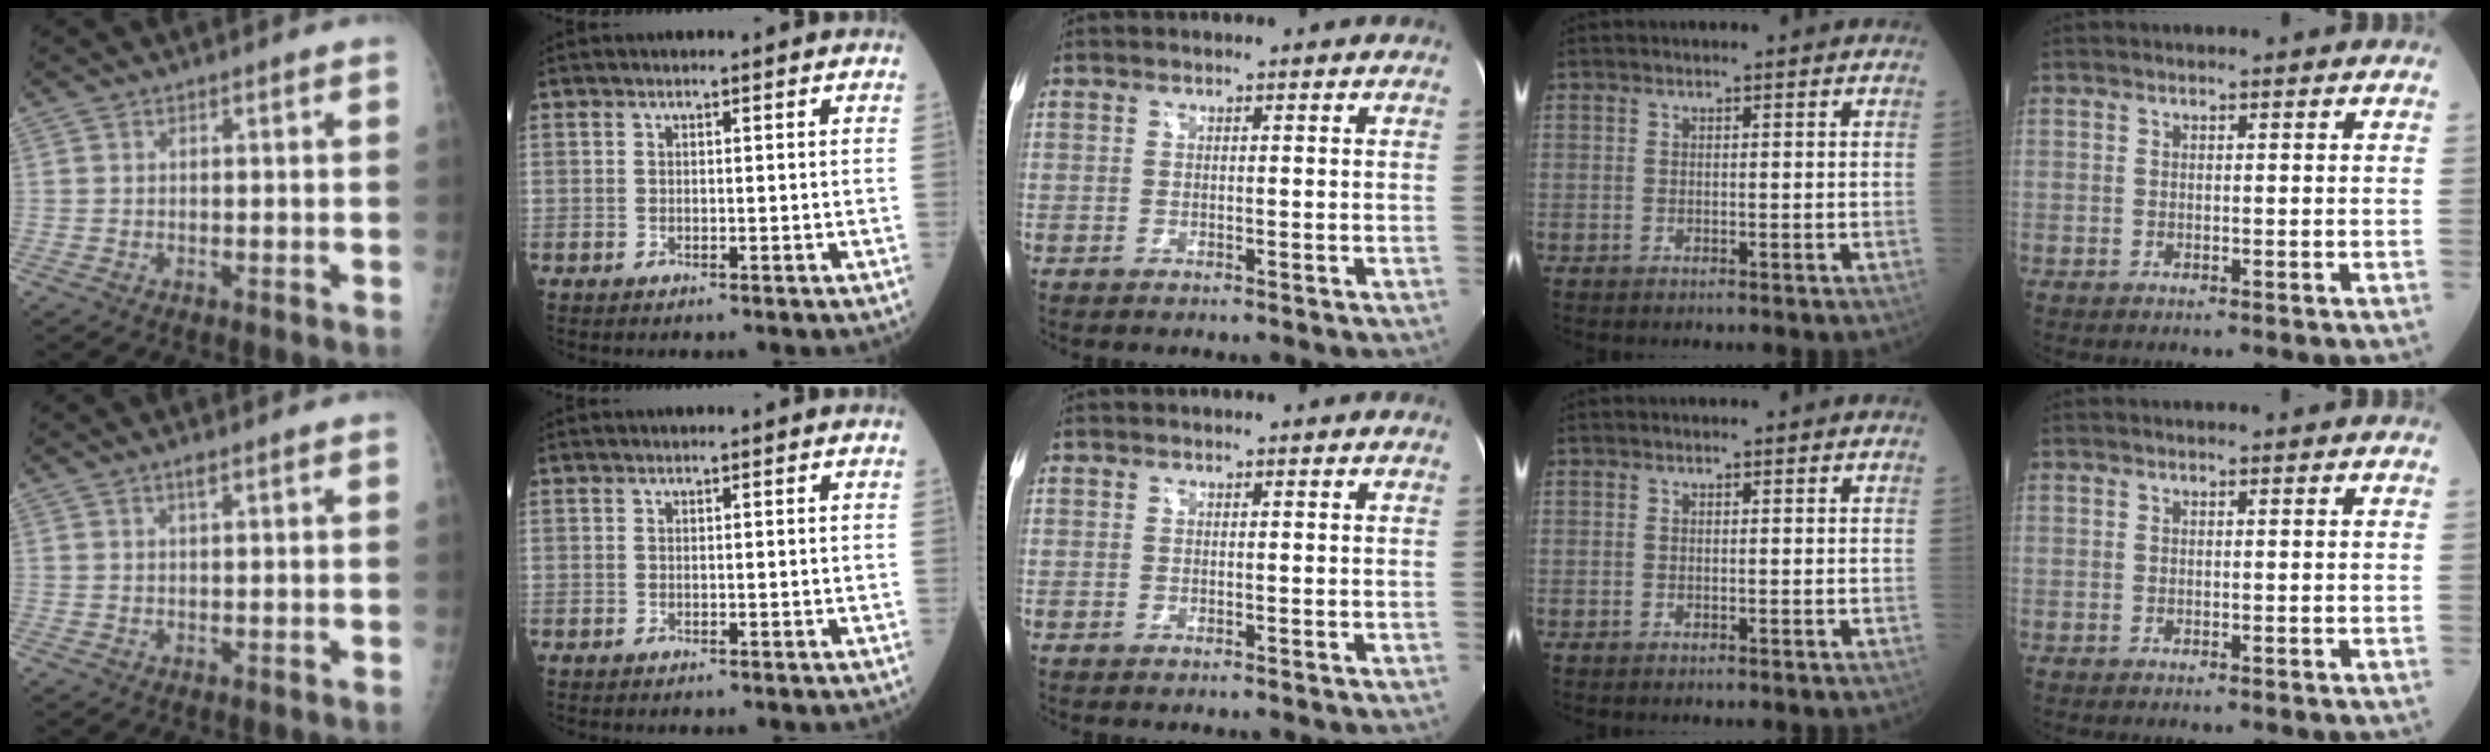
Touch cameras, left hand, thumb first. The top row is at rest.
{"thumb": {"total": 1.1, "force": [0.6, 0.2, 0.9], "torque": [-0.015, 0.001, 0.011]}}